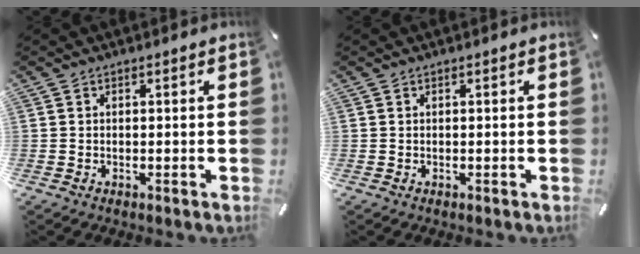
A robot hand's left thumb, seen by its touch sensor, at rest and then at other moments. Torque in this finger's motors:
{"motor_torque": [-0.03, -0.03, 0.00, 0.01, 0.00]}